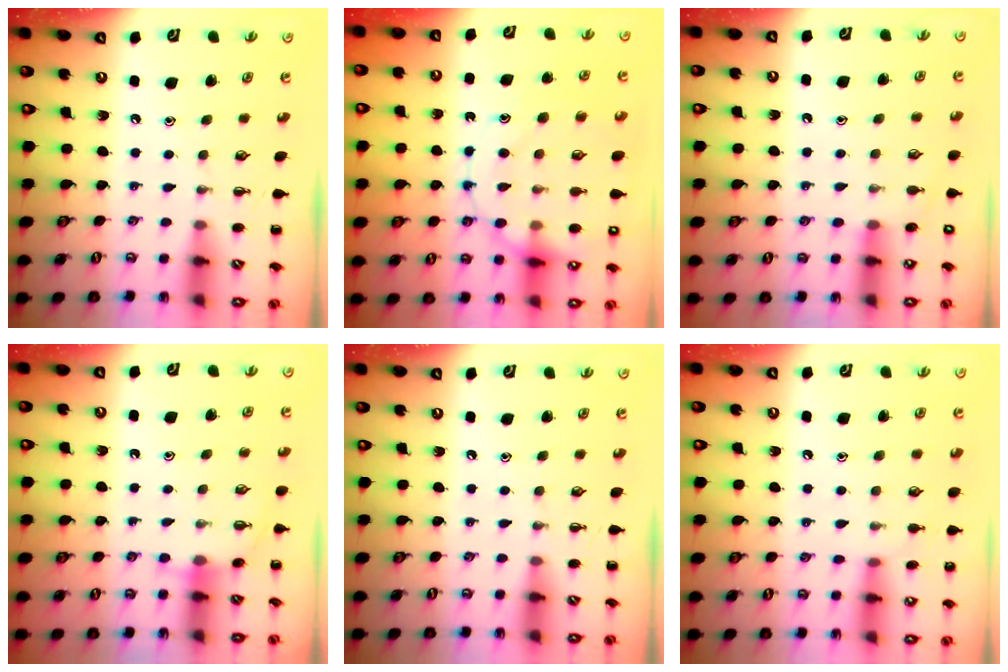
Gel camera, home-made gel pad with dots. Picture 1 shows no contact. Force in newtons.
{"total": 17.8, "press": 17.7, "slide": 1.4}
{"total": 7.7, "press": 7.5, "slide": 2.0}
{"total": 5.9, "press": 5.8, "slide": 1.4}
{"total": 0.0}
{"total": 5.5, "press": 5.1, "slide": 2.1}